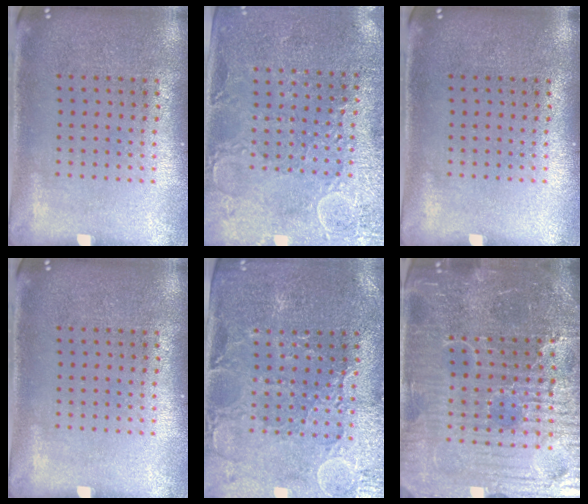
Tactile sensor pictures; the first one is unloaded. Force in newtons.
{"total": 2.8, "press": 2.7, "slide": 0.8}
{"total": 0.0}
{"total": 0.0}
{"total": 1.3, "press": 1.3, "slide": 0.4}
{"total": 6.8, "press": 6.1, "slide": 3.1}